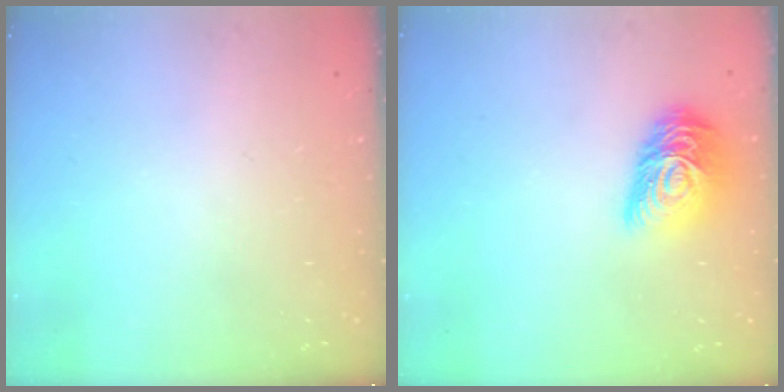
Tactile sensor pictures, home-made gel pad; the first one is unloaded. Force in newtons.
{"total": 13.5, "press": 13.5, "slide": 0.9}